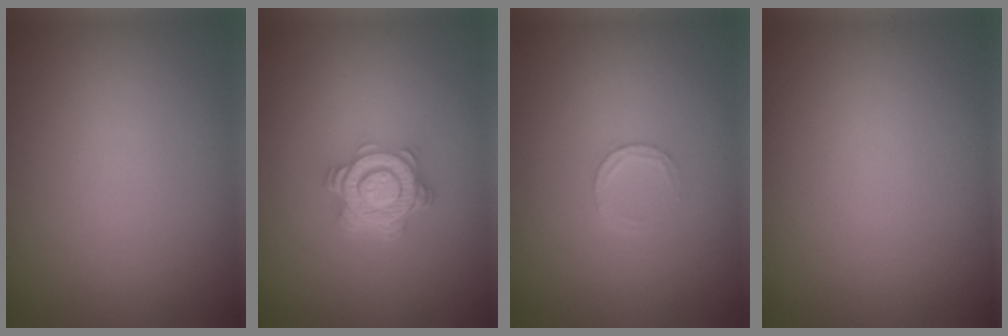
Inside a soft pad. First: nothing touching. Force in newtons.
{"total": 4.8, "press": 3.7, "slide": 3.1}
{"total": 1.3, "press": 1.3, "slide": 0.2}
{"total": 0.0}